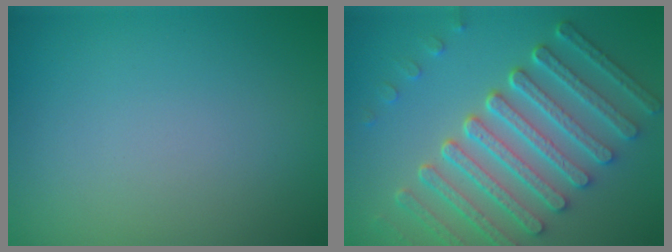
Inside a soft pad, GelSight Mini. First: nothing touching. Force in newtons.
{"total": 7.9, "press": 6.1, "slide": 5.0}